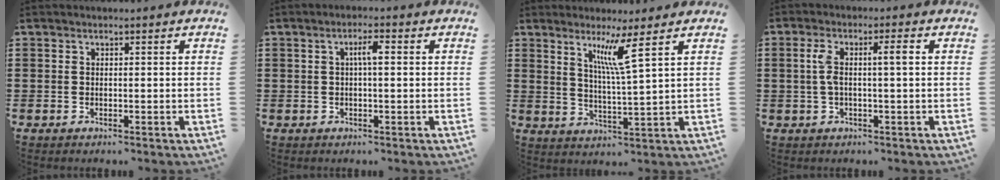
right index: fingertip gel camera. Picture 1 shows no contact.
{"total": 2.7, "force": [0.2, 0.5, 2.7], "torque": [-0.050, 0.005, 0.000]}
{"total": 6.1, "force": [3.4, -0.5, 5.0], "torque": [-0.101, -0.006, 0.054]}
{"total": 4.3, "force": [0.3, 0.7, 4.2], "torque": [-0.087, 0.004, -0.002]}